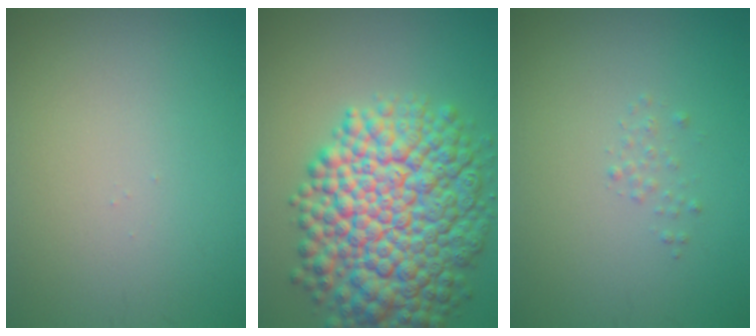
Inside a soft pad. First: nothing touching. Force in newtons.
{"total": 13.0, "press": 12.9, "slide": 0.4}
{"total": 0.7, "press": 0.7, "slide": 0.1}